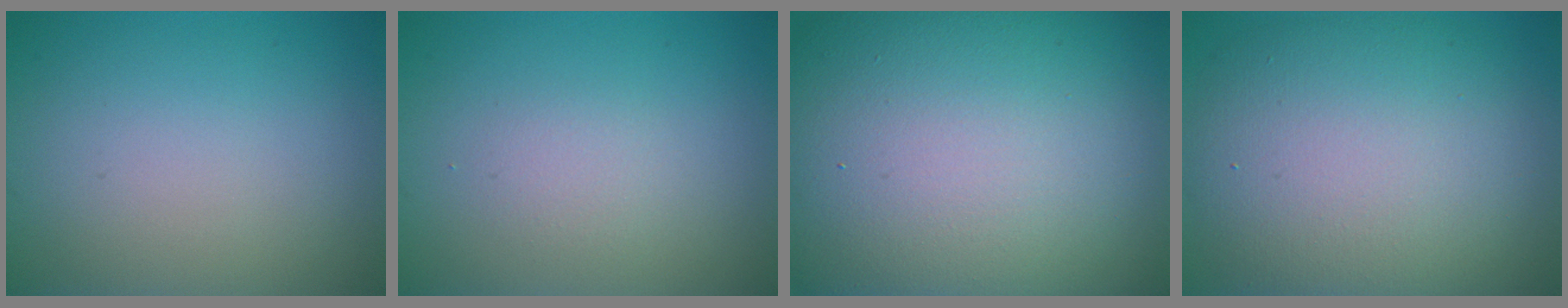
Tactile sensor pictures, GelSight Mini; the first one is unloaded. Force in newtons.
{"total": 1.3, "press": 1.3, "slide": 0.1}
{"total": 23.8, "press": 23.8, "slide": 0.7}
{"total": 12.0, "press": 12.0, "slide": 0.5}